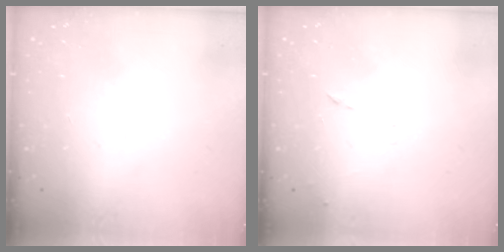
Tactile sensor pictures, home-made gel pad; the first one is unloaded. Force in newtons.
{"total": 6.6, "press": 6.6, "slide": 0.4}